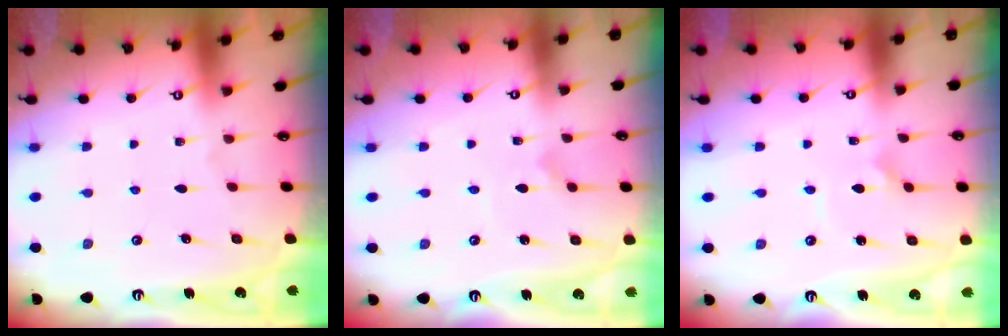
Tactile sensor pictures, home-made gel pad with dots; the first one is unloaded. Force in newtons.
{"total": 0.7, "press": 0.7, "slide": 0.1}
{"total": 2.4, "press": 2.4, "slide": 0.2}